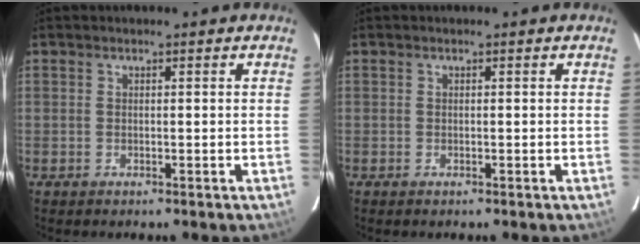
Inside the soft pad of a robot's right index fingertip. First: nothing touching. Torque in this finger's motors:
{"motor_torque": [0.09, -0.15, 0.00, 0.01]}